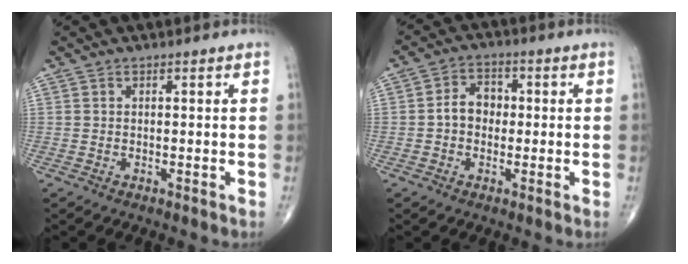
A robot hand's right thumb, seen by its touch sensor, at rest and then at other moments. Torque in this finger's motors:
{"motor_torque": [0.89, 0.74, 0.44, -0.25, 0.08]}